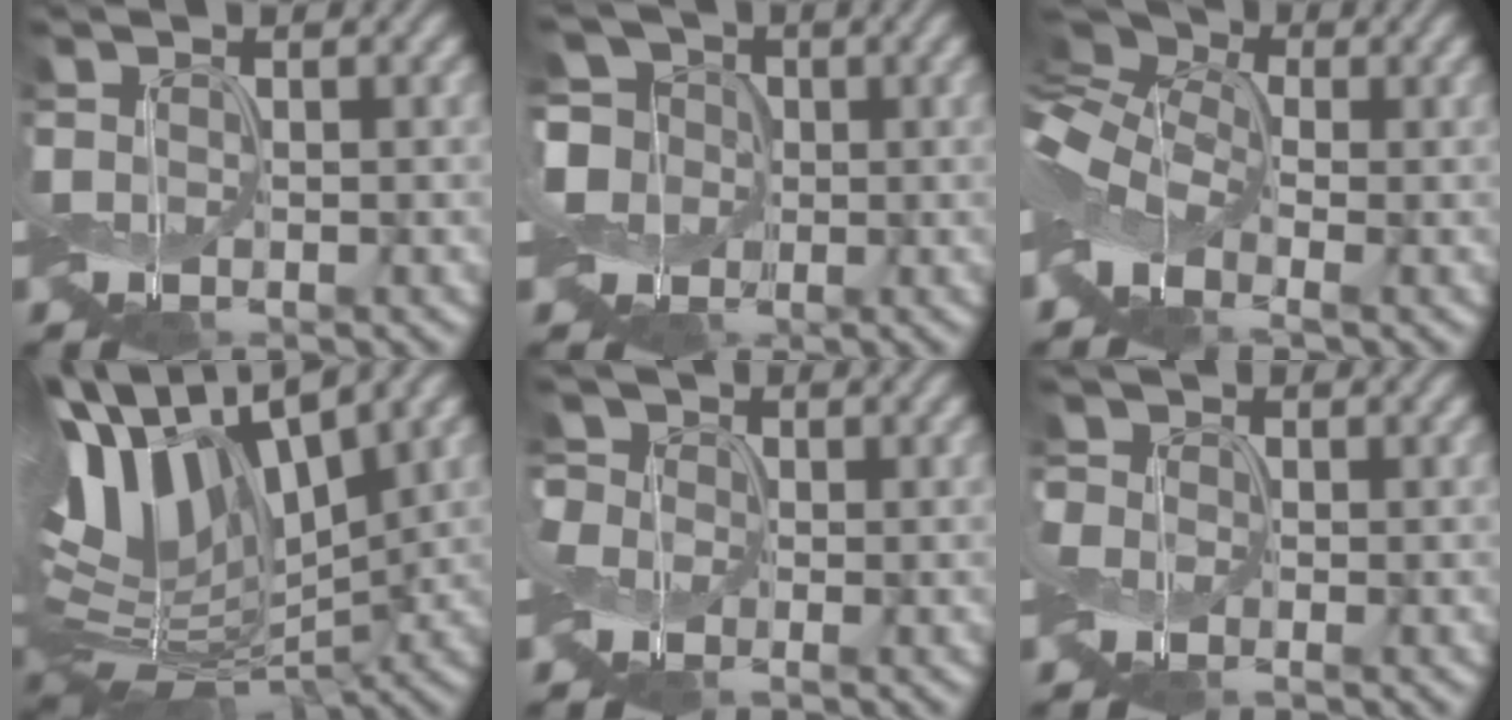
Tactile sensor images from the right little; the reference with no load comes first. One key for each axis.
{"total": 6.0, "fx": -0.1, "fy": 5.1, "fz": 3.1, "tx": -0.085, "ty": 0.028, "tz": -0.029}
{"total": 8.3, "fx": -0.5, "fy": 5.3, "fz": 6.3, "tx": -0.129, "ty": 0.016, "tz": -0.033}
{"total": 12.0, "fx": 3.8, "fy": 6.2, "fz": 9.6, "tx": -0.209, "ty": 0.013, "tz": 0.067}
{"total": 4.7, "fx": 1.7, "fy": 3.8, "fz": 2.2, "tx": -0.060, "ty": 0.026, "tz": 0.001}
{"total": 1.6, "fx": 0.5, "fy": 1.4, "fz": 0.5, "tx": -0.033, "ty": 0.010, "tz": 0.000}